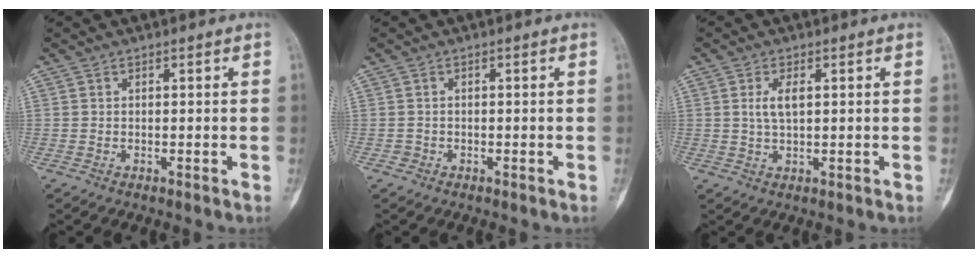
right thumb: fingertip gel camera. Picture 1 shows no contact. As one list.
[{"total": 0.8, "force": [-0.4, 0.7, 0.0], "torque": [0.003, 0.005, -0.010]}, {"total": 3.5, "force": [0.8, 1.4, 3.0], "torque": [-0.063, 0.000, 0.017]}]